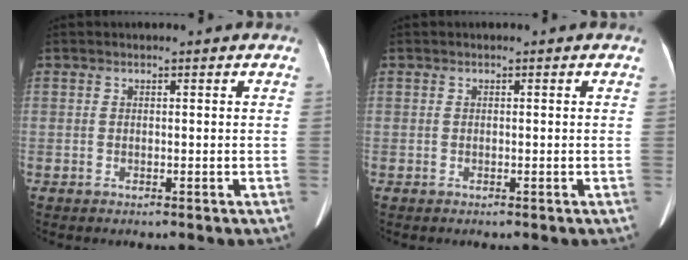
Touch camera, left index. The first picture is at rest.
{"total": 0.0}